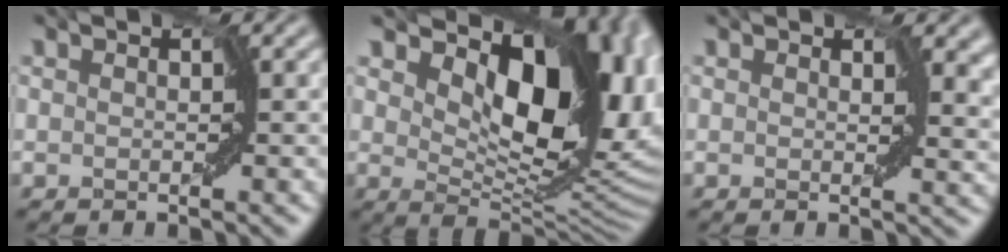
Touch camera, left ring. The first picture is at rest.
{"total": 13.7, "force": [3.6, 7.3, 11.0], "torque": [-0.149, -0.014, 0.068]}
{"total": 3.9, "force": [1.1, 2.5, 2.8], "torque": [-0.024, -0.002, 0.007]}